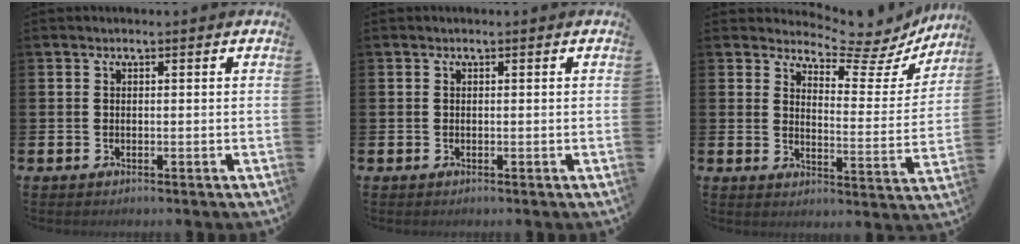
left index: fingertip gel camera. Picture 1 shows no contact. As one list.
[{"total": 0.0}, {"total": 6.2, "force": [5.9, 1.2, 1.3], "torque": [-0.028, -0.061, 0.096]}]